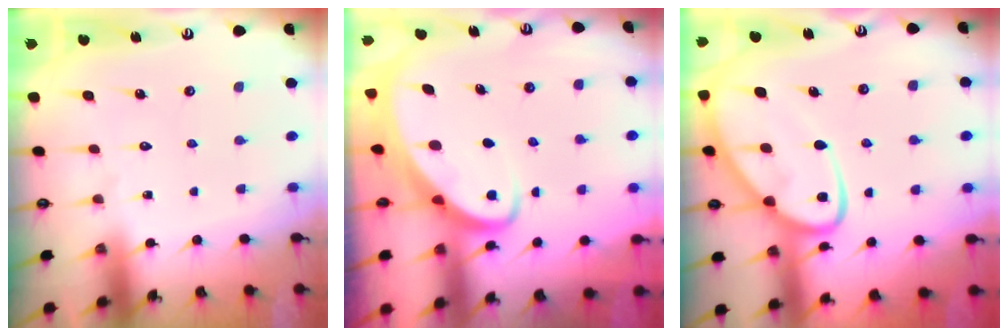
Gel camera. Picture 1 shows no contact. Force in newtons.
{"total": 3.6, "press": 3.6, "slide": 0.5}
{"total": 12.6, "press": 12.6, "slide": 1.2}